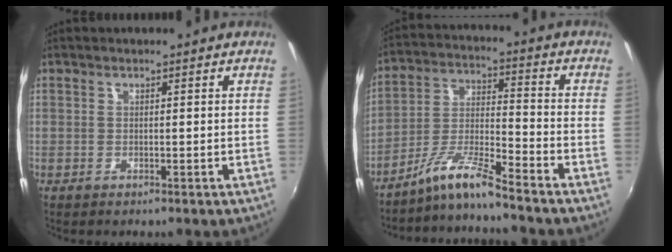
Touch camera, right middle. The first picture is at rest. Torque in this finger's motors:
{"motor_torque": [0.33, -0.53, -0.09, -0.01]}